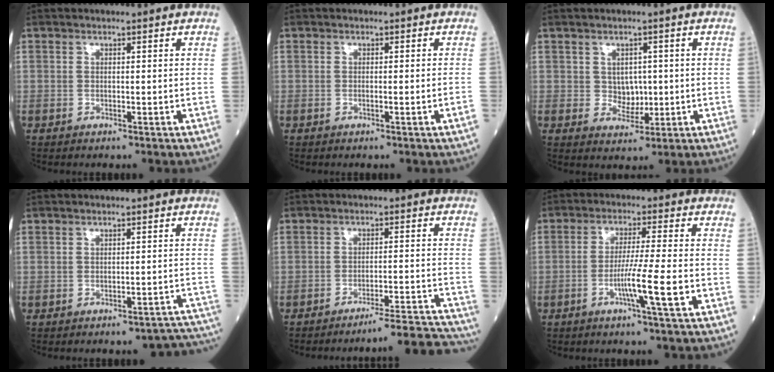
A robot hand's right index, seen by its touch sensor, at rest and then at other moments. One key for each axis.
{"total": 1.1, "fx": -0.5, "fy": -0.4, "fz": 0.9, "tx": -0.014, "ty": -0.001, "tz": -0.006}
{"total": 3.2, "fx": 0.1, "fy": 2.6, "fz": 2.0, "tx": -0.023, "ty": 0.002, "tz": 0.007}
{"total": 8.8, "fx": -8.5, "fy": 1.6, "fz": 1.2, "tx": 0.013, "ty": 0.023, "tz": -0.088}
{"total": 13.3, "fx": -13.0, "fy": -1.4, "fz": 2.5, "tx": -0.002, "ty": 0.007, "tz": -0.171}
{"total": 7.1, "fx": -2.7, "fy": -1.1, "fz": 6.5, "tx": -0.115, "ty": -0.012, "tz": -0.051}